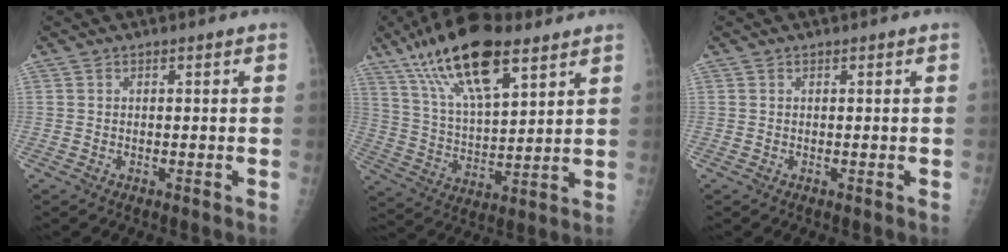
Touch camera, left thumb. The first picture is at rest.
{"total": 19.5, "force": [11.8, 7.1, 13.8], "torque": [-0.230, -0.033, 0.217]}
{"total": 0.0}